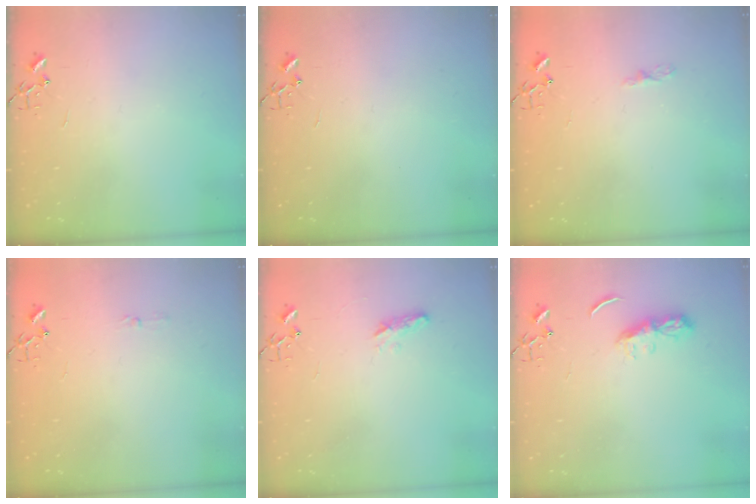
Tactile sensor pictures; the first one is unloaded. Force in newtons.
{"total": 0.0}
{"total": 3.4, "press": 3.4, "slide": 0.5}
{"total": 3.3, "press": 3.2, "slide": 0.4}
{"total": 6.5, "press": 6.4, "slide": 0.7}
{"total": 6.5, "press": 6.4, "slide": 0.6}